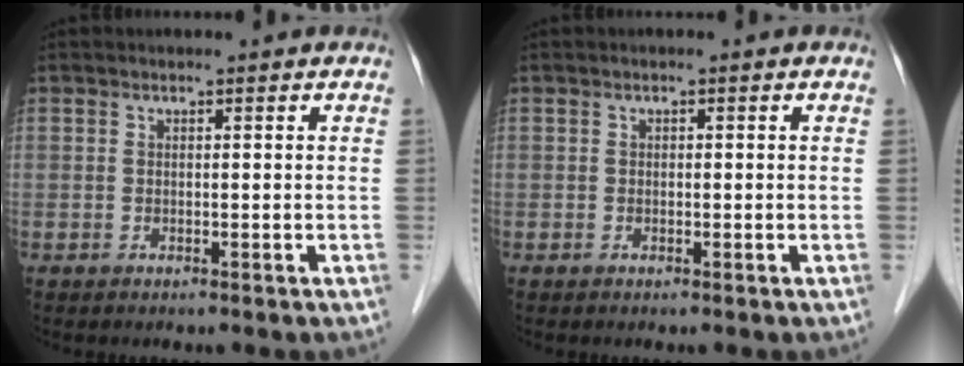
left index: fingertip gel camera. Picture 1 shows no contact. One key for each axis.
{"total": 0.0}